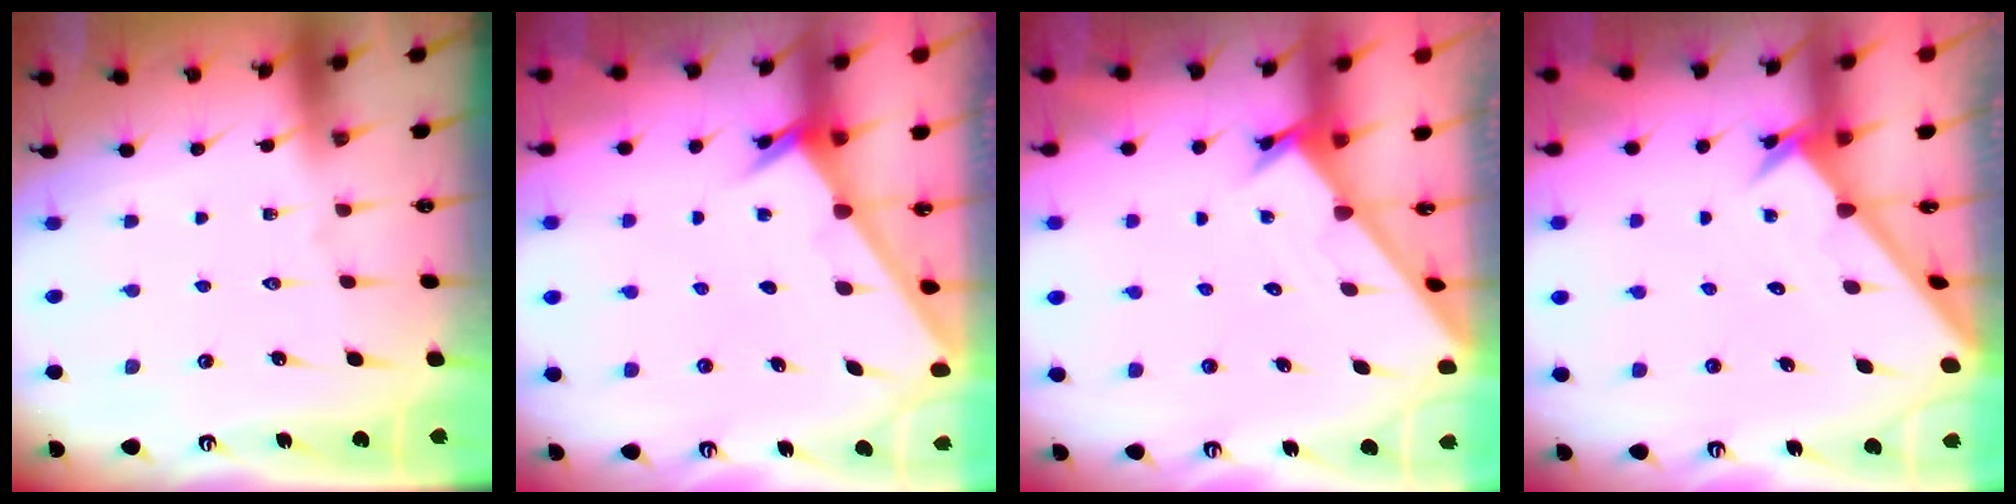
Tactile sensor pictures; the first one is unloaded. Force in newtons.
{"total": 2.4, "press": 2.4, "slide": 0.2}
{"total": 1.7, "press": 1.7, "slide": 0.1}
{"total": 2.4, "press": 2.4, "slide": 0.2}